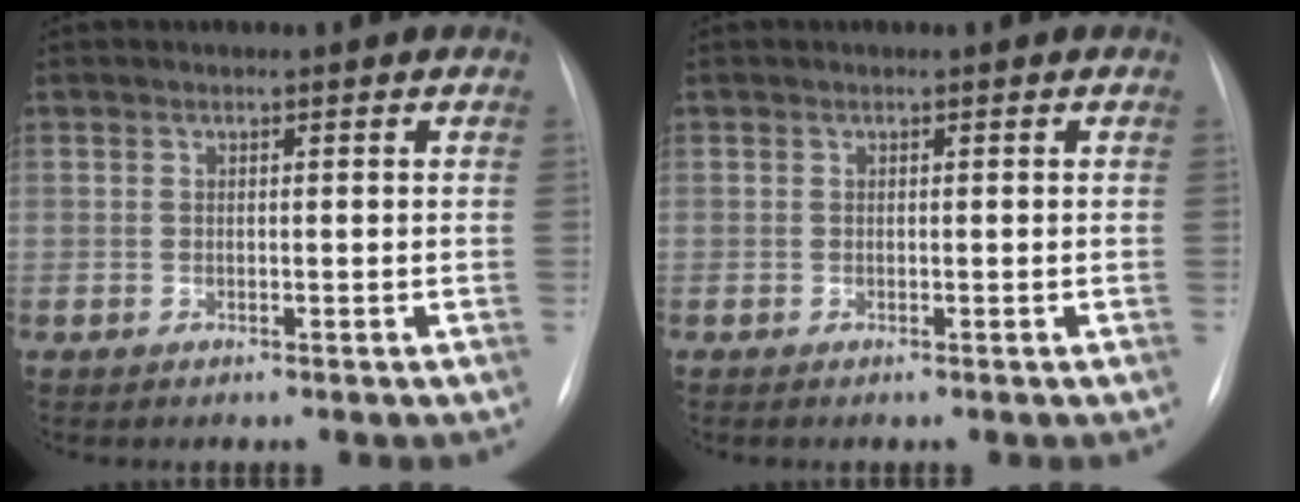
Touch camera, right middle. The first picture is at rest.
{"total": 0.0}